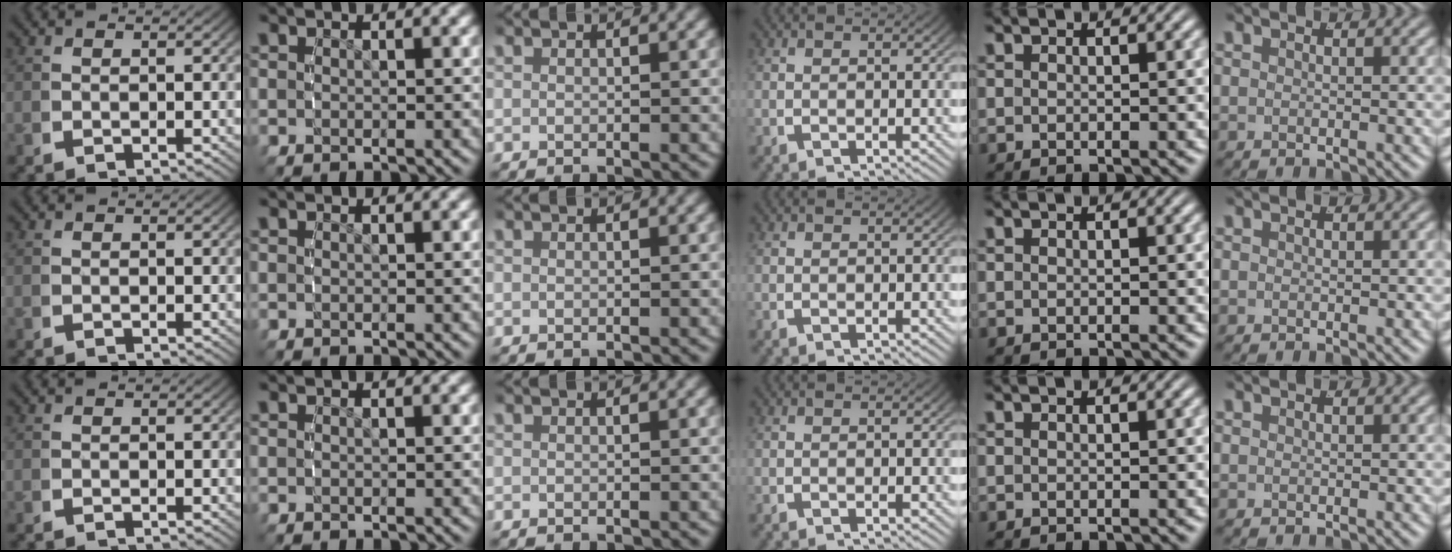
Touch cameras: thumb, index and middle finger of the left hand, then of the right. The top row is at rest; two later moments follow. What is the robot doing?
{"motion": "reach", "object": "glasses case"}